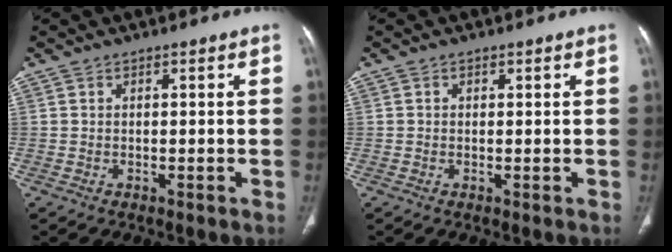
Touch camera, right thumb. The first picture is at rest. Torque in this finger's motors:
{"motor_torque": [-0.35, 0.14, -0.11, 0.15, 0.04]}